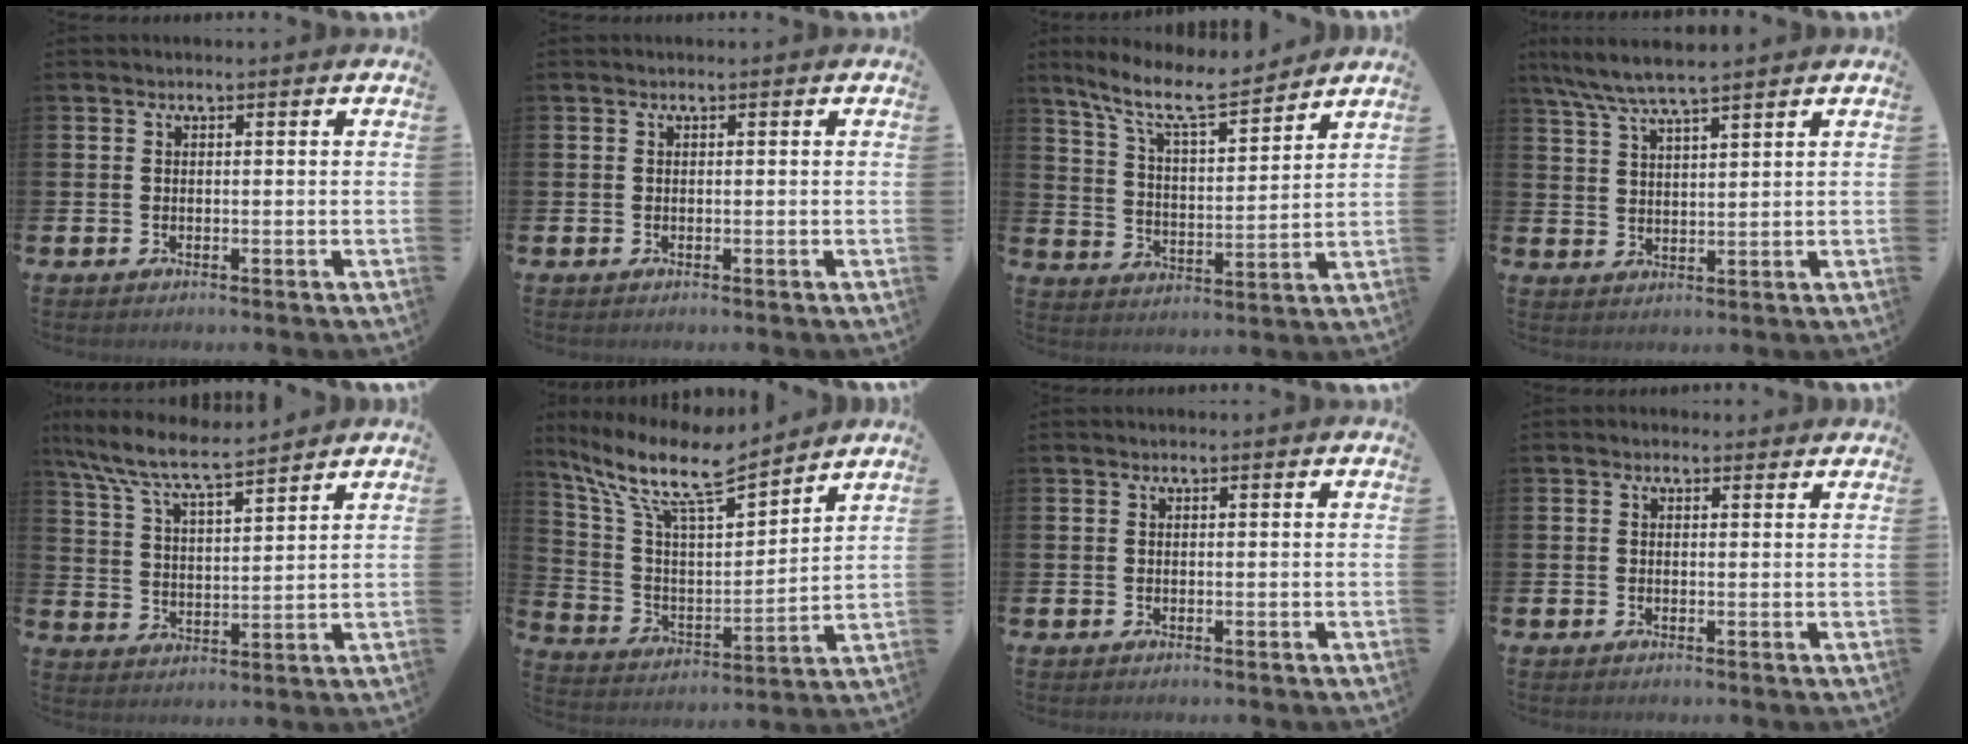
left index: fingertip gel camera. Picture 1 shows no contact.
{"total": 0.0}
{"total": 9.6, "force": [8.4, 1.7, 4.5], "torque": [-0.112, -0.045, 0.147]}
{"total": 5.9, "force": [5.3, 0.5, 2.4], "torque": [-0.069, -0.017, 0.096]}
{"total": 8.4, "force": [7.6, 0.8, 3.4], "torque": [-0.097, -0.040, 0.135]}
{"total": 11.7, "force": [9.7, 2.4, 6.1], "torque": [-0.153, -0.058, 0.164]}
{"total": 0.0}
{"total": 0.6, "force": [0.2, 0.5, 0.3], "torque": [0.002, 0.003, 0.000]}